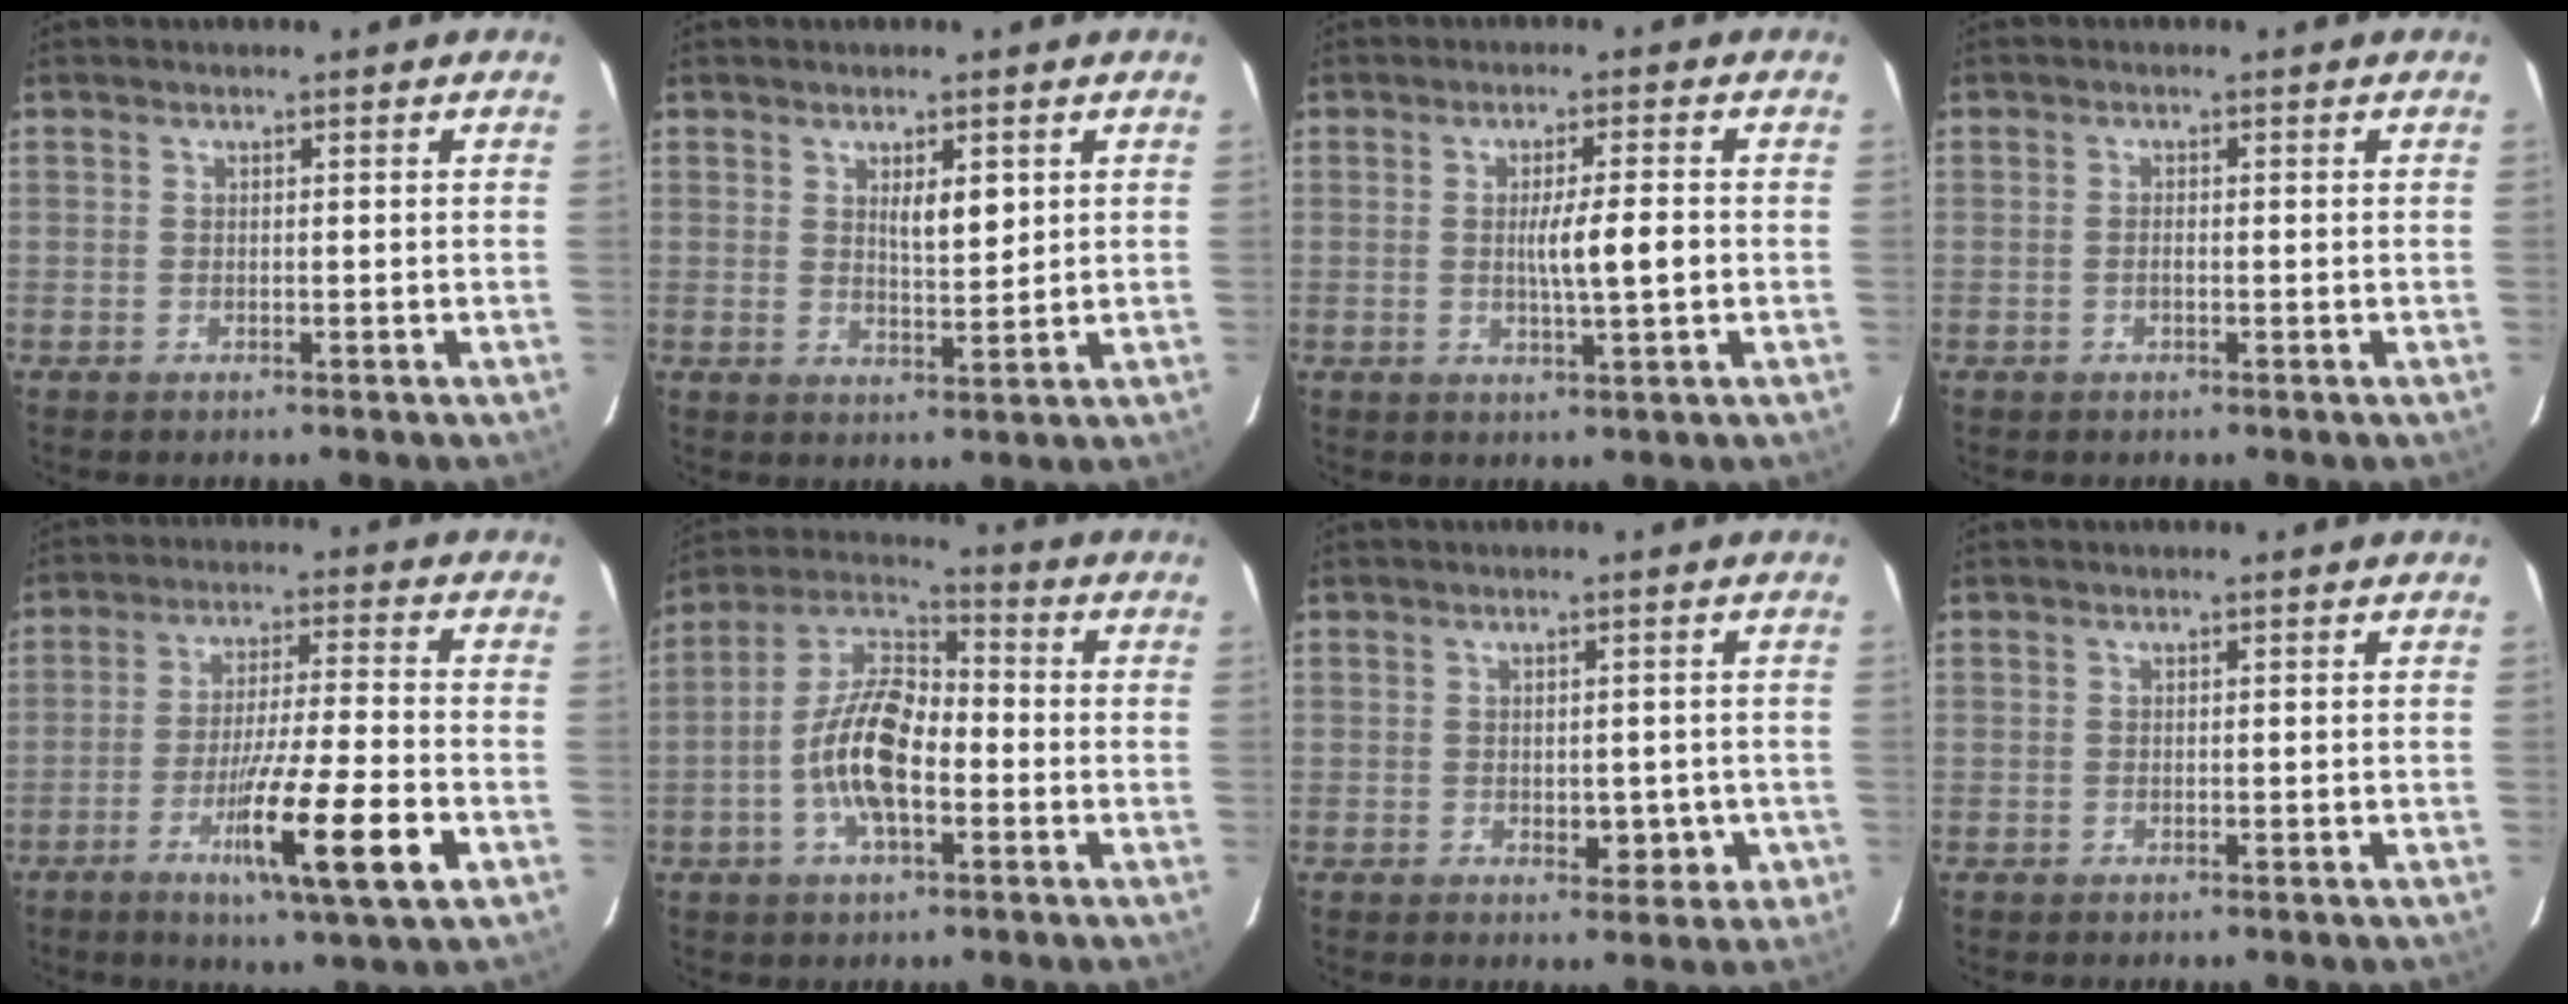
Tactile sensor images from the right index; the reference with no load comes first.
{"total": 4.0, "force": [1.5, 1.1, 3.5], "torque": [-0.060, -0.004, 0.028]}
{"total": 5.3, "force": [-0.3, 0.0, 5.3], "torque": [-0.086, -0.005, -0.005]}
{"total": 0.9, "force": [-0.3, 0.2, 0.8], "torque": [-0.018, 0.001, -0.005]}
{"total": 13.9, "force": [-5.7, -0.3, 12.7], "torque": [-0.219, -0.023, -0.093]}
{"total": 11.9, "force": [-2.7, 4.6, 10.6], "torque": [-0.222, 0.022, -0.054]}
{"total": 4.0, "force": [-1.0, 2.5, 2.9], "torque": [-0.021, 0.005, -0.003]}
{"total": 0.0}